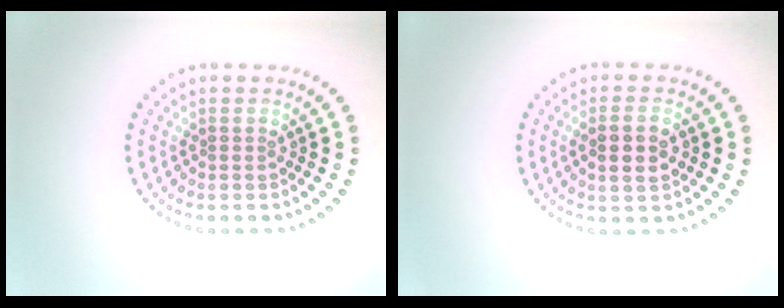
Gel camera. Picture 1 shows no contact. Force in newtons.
{"total": 2.9, "press": 2.9, "slide": 0.6}